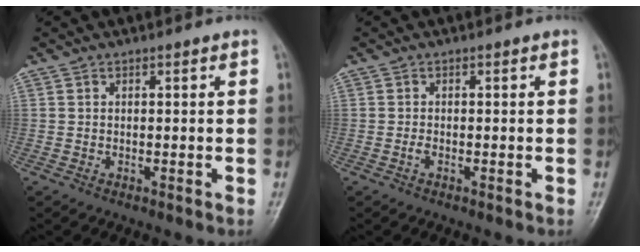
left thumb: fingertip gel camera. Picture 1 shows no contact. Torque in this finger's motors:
{"motor_torque": [-0.41, -0.28, 0.03, 0.05, 0.00]}